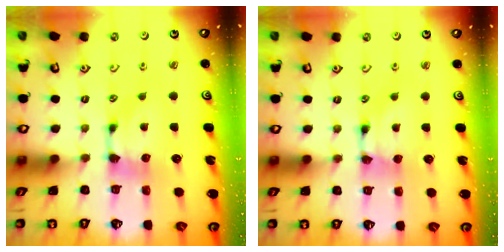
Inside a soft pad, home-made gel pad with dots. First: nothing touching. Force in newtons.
{"total": 1.6, "press": 1.6, "slide": 0.2}